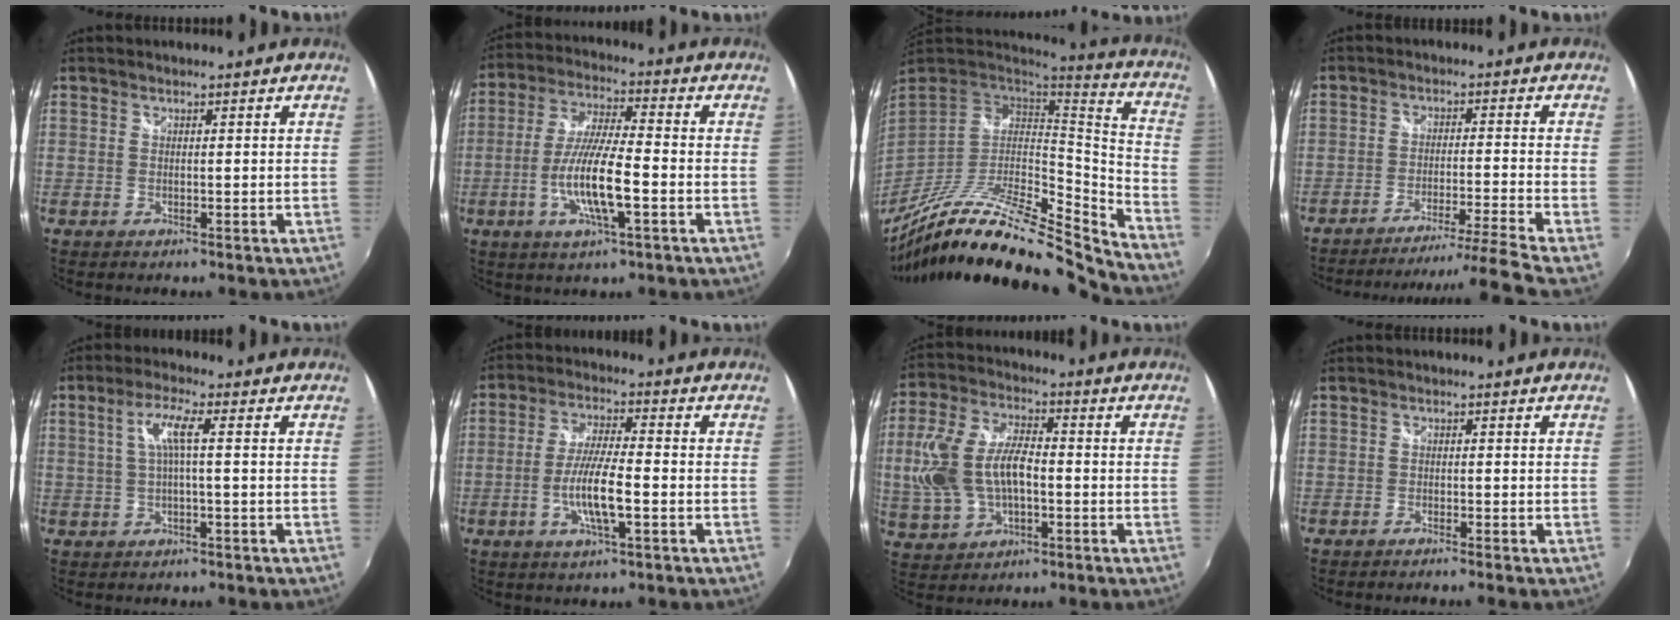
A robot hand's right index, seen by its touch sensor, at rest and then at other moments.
{"total": 11.9, "force": [-3.6, 1.9, 11.1], "torque": [-0.223, -0.007, -0.068]}
{"total": 24.8, "force": [-21.4, 4.1, 11.8], "torque": [-0.189, -0.030, -0.366]}
{"total": 12.9, "force": [-11.4, -4.5, 4.2], "torque": [-0.074, -0.006, -0.179]}
{"total": 4.6, "force": [0.3, 0.2, 4.6], "torque": [-0.091, 0.005, 0.009]}
{"total": 8.7, "force": [-2.6, 1.4, 8.2], "torque": [-0.160, -0.005, -0.049]}
{"total": 14.0, "force": [-1.3, 8.0, 11.4], "torque": [-0.252, 0.011, -0.017]}
{"total": 1.1, "force": [-1.0, -0.1, 0.4], "torque": [-0.013, -0.005, -0.022]}